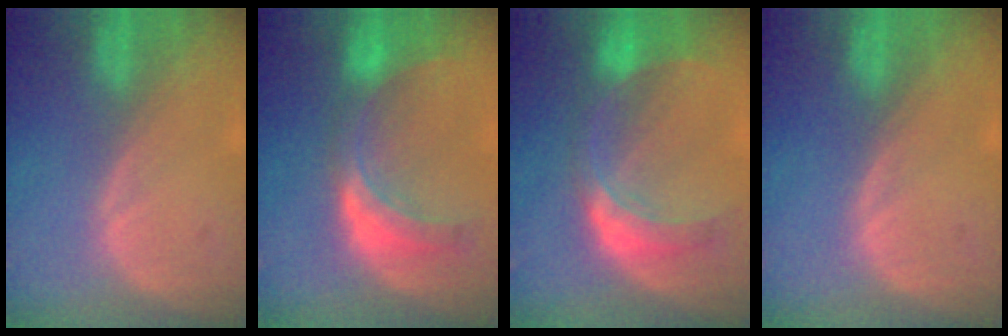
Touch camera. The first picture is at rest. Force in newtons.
{"total": 7.8, "press": 6.9, "slide": 3.5}
{"total": 7.8, "press": 6.9, "slide": 3.6}
{"total": 0.0}